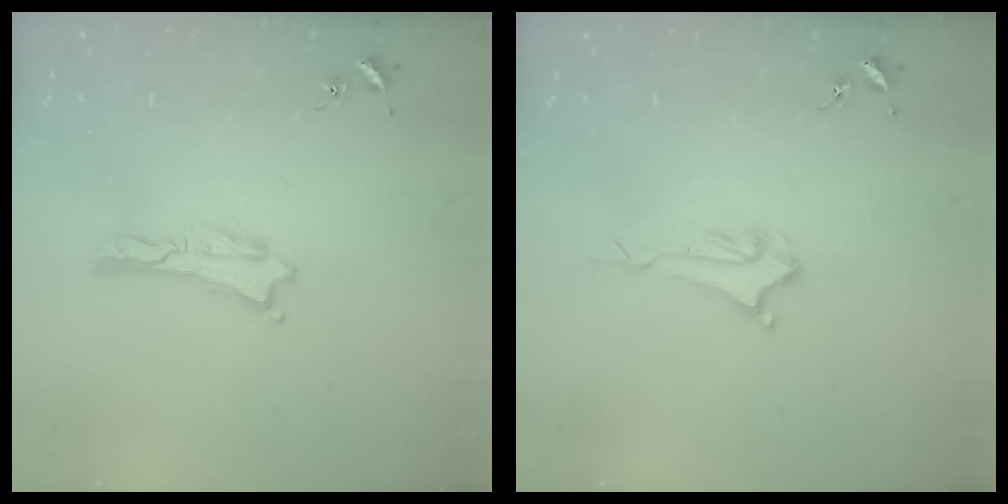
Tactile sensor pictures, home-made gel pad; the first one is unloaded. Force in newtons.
{"total": 2.0, "press": 2.0, "slide": 0.4}